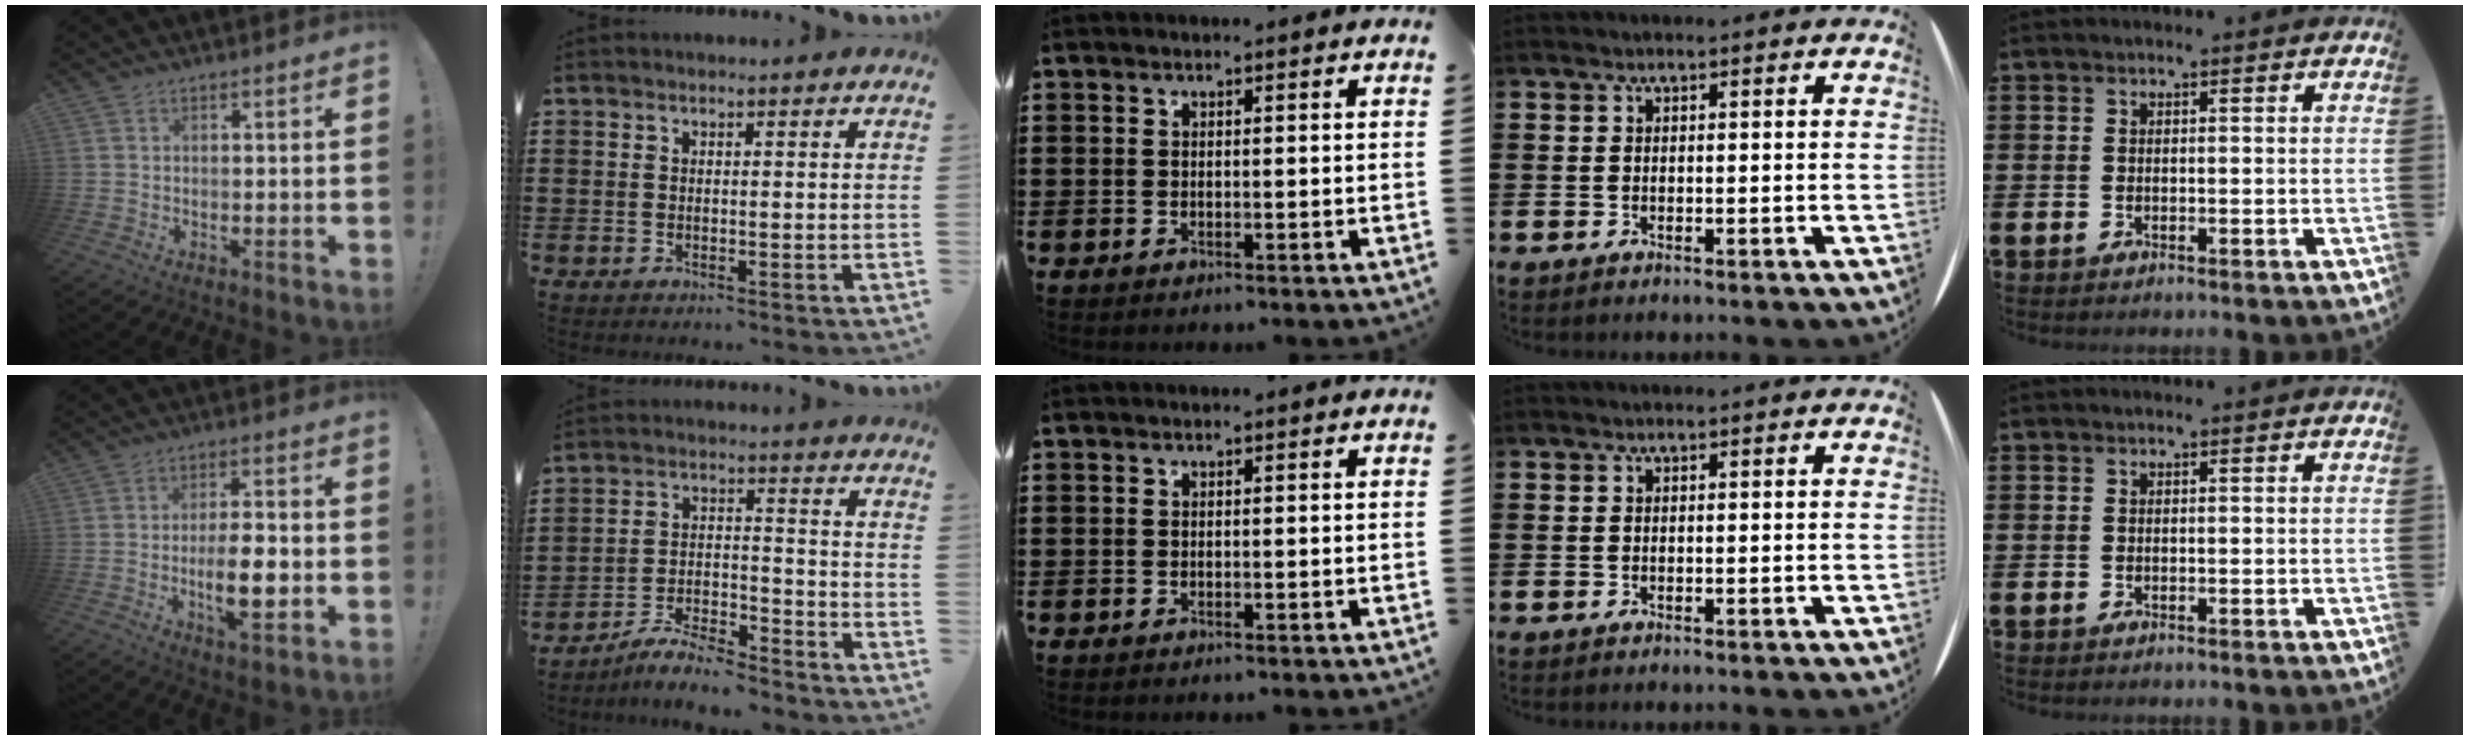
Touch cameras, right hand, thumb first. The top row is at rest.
{"thumb": {"total": 11.1, "force": [-2.6, 3.4, 10.2], "torque": [-0.169, 0.000, -0.050]}, "index": {"total": 6.1, "force": [-5.8, 0.5, 1.9], "torque": [-0.043, 0.003, -0.113]}}